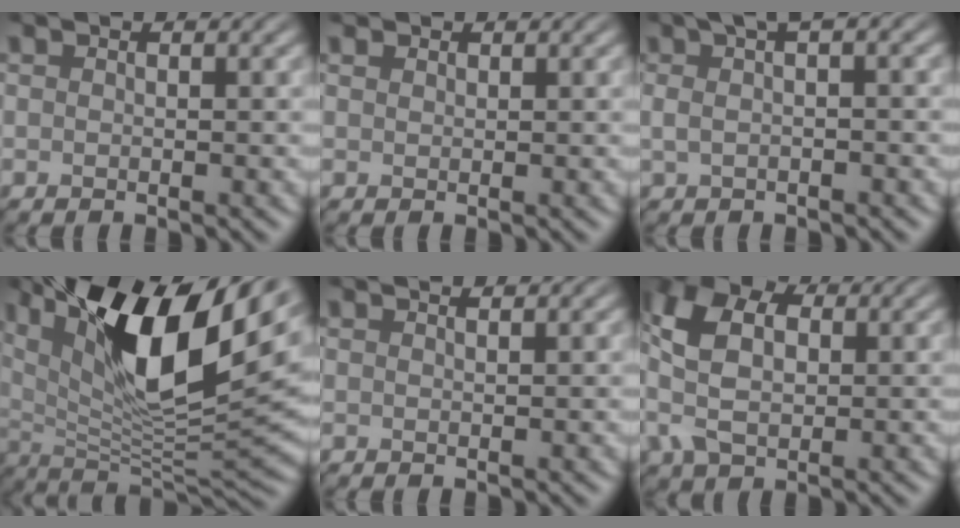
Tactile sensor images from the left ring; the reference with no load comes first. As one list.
[{"total": 1.0, "force": [0.8, 0.6, 0.2], "torque": [-0.006, -0.001, 0.012]}, {"total": 3.3, "force": [1.0, 0.9, 2.9], "torque": [-0.049, 0.012, 0.013]}, {"total": 14.9, "force": [6.4, 5.0, 12.5], "torque": [-0.205, 0.002, 0.115]}, {"total": 1.0, "force": [0.9, 0.1, 0.4], "torque": [-0.006, -0.002, 0.009]}, {"total": 7.6, "force": [1.0, 5.1, 5.6], "torque": [-0.136, 0.007, 0.008]}]